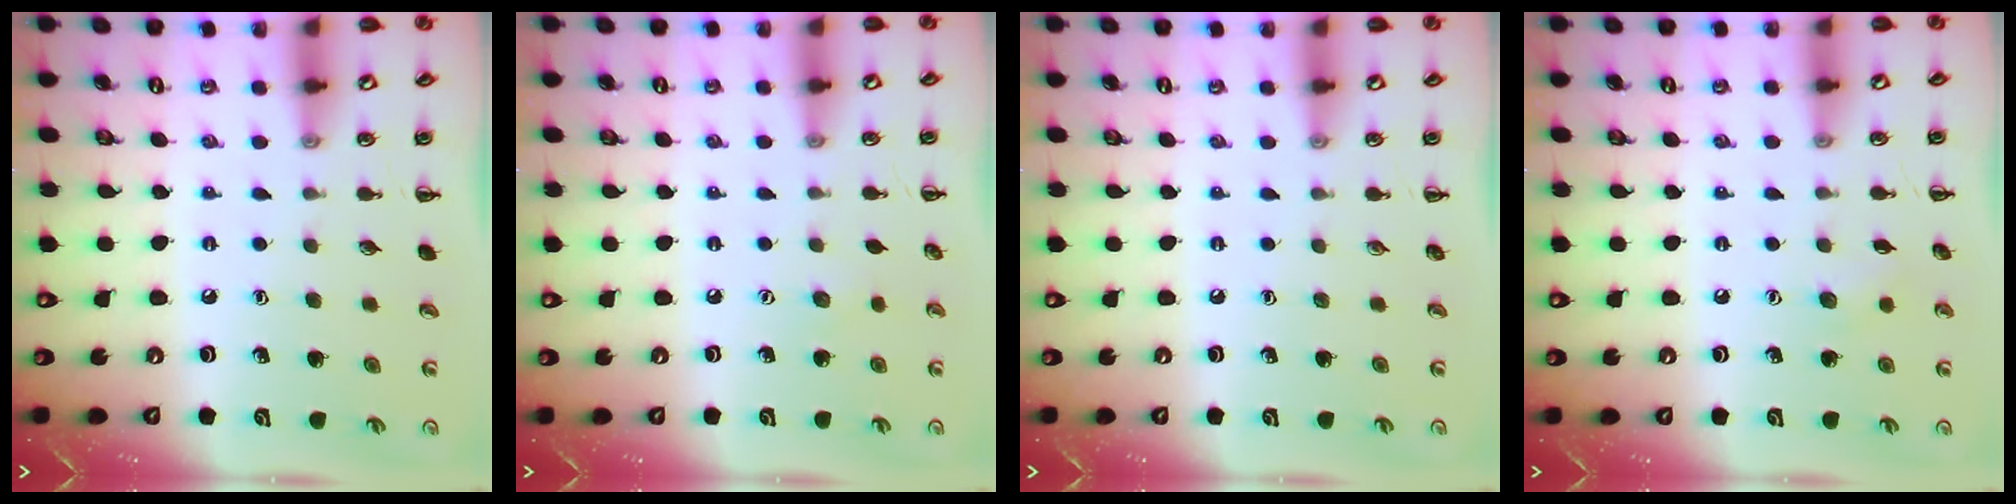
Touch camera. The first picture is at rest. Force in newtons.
{"total": 3.9, "press": 3.8, "slide": 0.9}
{"total": 0.0}
{"total": 5.3, "press": 5.2, "slide": 1.2}